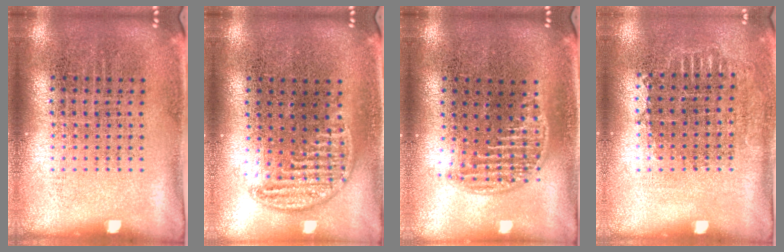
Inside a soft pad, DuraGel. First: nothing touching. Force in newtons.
{"total": 0.8, "press": 0.8, "slide": 0.1}
{"total": 1.2, "press": 1.1, "slide": 0.6}
{"total": 0.7, "press": 0.7, "slide": 0.3}